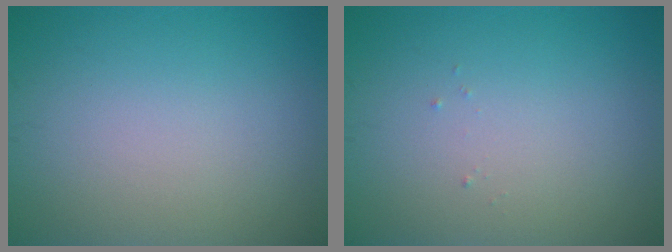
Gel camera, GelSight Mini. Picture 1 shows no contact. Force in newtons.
{"total": 0.0}